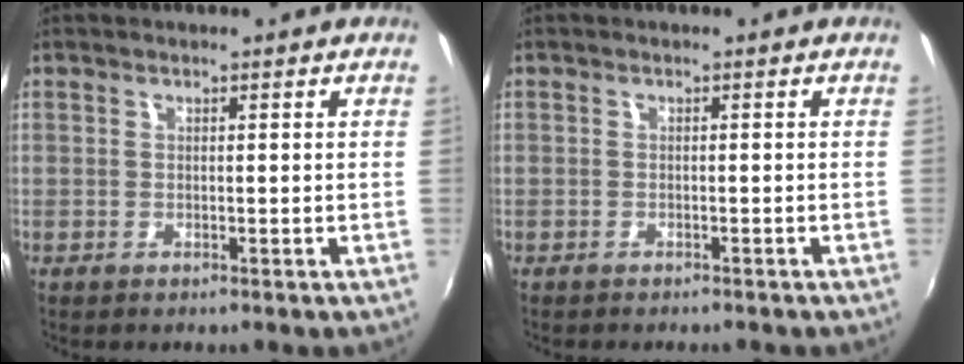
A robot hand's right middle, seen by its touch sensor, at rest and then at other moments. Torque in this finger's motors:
{"motor_torque": [0.83, -1.31, 0.07, 0.00]}